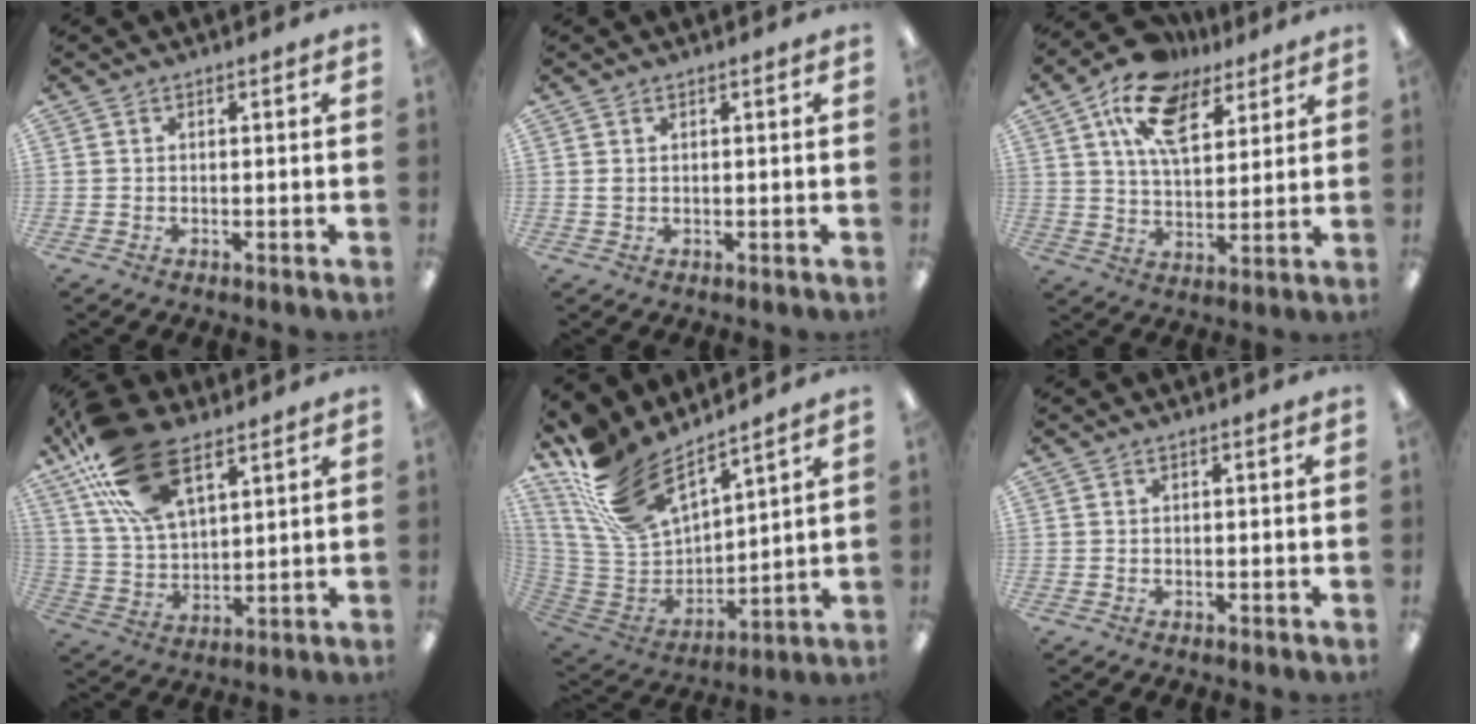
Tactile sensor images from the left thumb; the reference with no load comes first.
{"total": 1.1, "force": [0.3, 0.8, 0.7], "torque": [-0.016, 0.003, 0.006]}
{"total": 15.4, "force": [9.3, 8.2, 9.1], "torque": [-0.169, -0.026, 0.170]}
{"total": 20.2, "force": [11.5, 10.3, 13.0], "torque": [-0.270, -0.036, 0.205]}
{"total": 18.5, "force": [14.1, 8.0, 8.9], "torque": [-0.208, -0.093, 0.261]}
{"total": 0.0}